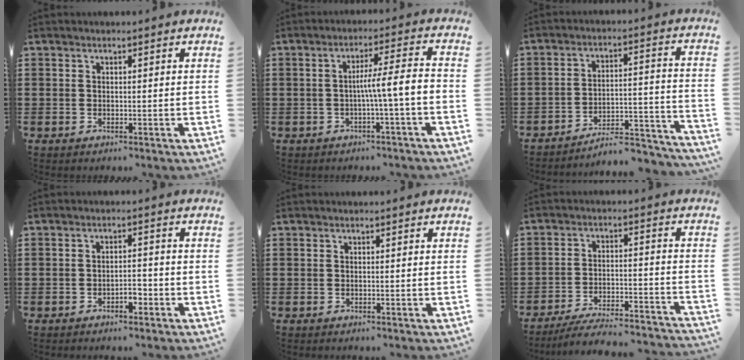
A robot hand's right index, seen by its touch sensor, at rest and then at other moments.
{"total": 5.8, "force": [-1.4, -0.2, 5.6], "torque": [-0.102, 0.000, -0.030]}
{"total": 6.4, "force": [-6.0, 0.7, 2.0], "torque": [-0.028, 0.005, -0.118]}
{"total": 2.4, "force": [-1.5, 1.0, 1.6], "torque": [-0.032, 0.004, -0.029]}
{"total": 0.0}
{"total": 6.0, "force": [-5.7, 0.1, 1.9], "torque": [-0.034, -0.003, -0.110]}